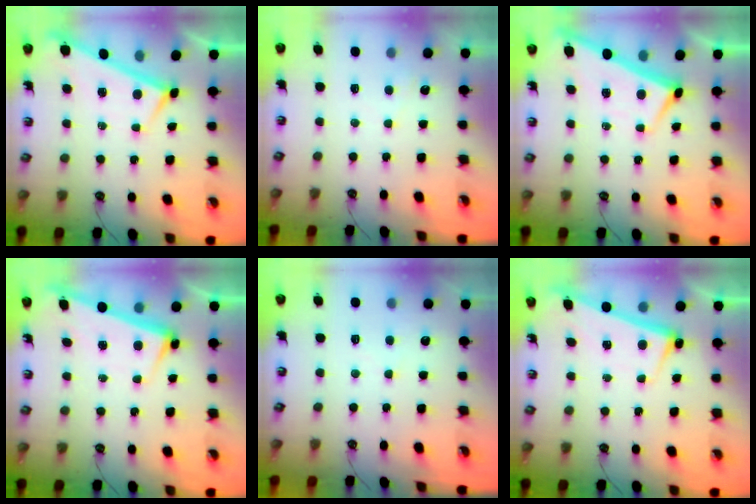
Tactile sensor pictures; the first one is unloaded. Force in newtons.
{"total": 2.0, "press": 2.0, "slide": 0.4}
{"total": 2.2, "press": 2.2, "slide": 0.3}
{"total": 2.5, "press": 2.4, "slide": 0.7}
{"total": 1.8, "press": 1.8, "slide": 0.3}
{"total": 2.8, "press": 2.8, "slide": 0.5}